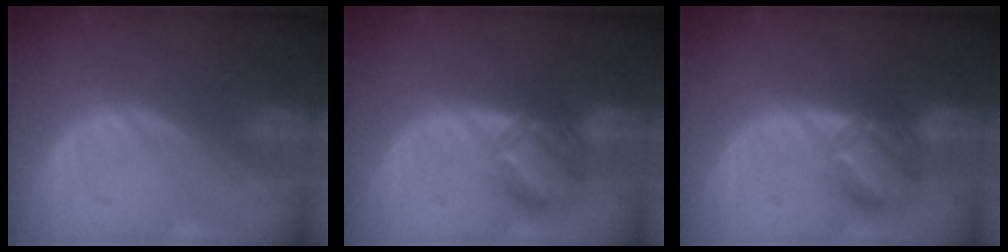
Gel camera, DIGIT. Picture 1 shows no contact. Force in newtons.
{"total": 6.8, "press": 6.0, "slide": 3.2}
{"total": 6.8, "press": 6.0, "slide": 3.2}